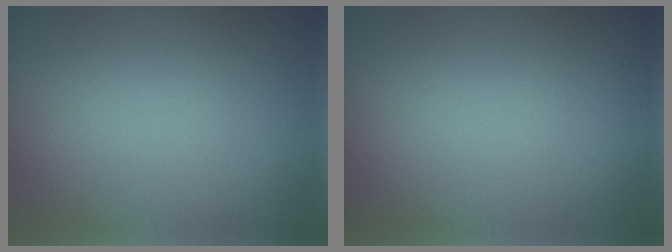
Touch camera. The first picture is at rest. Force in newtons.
{"total": 0.0}